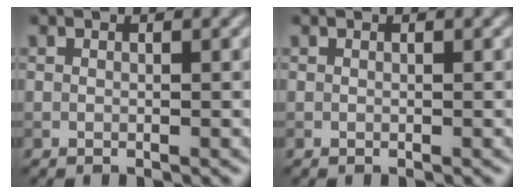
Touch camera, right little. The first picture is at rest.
{"total": 0.0}